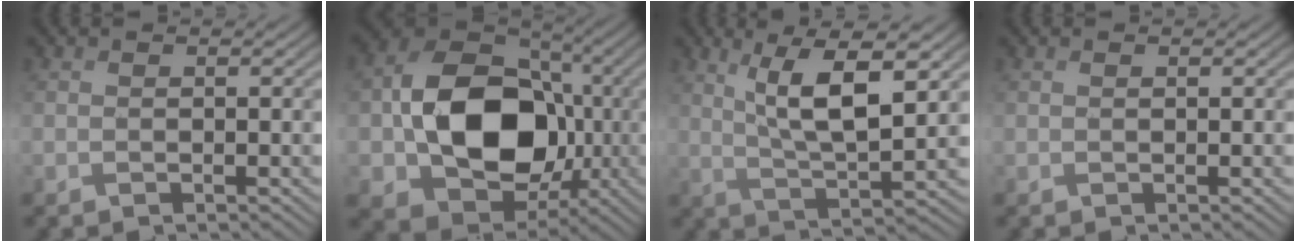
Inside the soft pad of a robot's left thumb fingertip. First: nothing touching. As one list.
[{"total": 15.9, "force": [-1.4, 12.4, 9.9], "torque": [-0.177, -0.012, -0.019]}, {"total": 9.4, "force": [3.6, 2.4, 8.3], "torque": [-0.156, 0.002, 0.067]}, {"total": 0.0}]